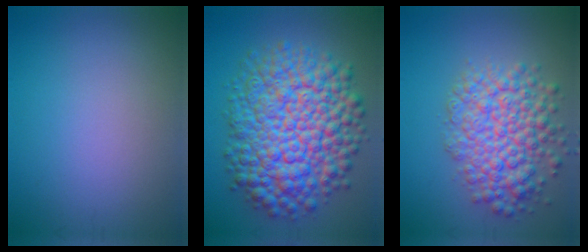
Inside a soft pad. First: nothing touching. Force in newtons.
{"total": 12.8, "press": 12.8, "slide": 0.3}
{"total": 7.1, "press": 7.1, "slide": 0.3}